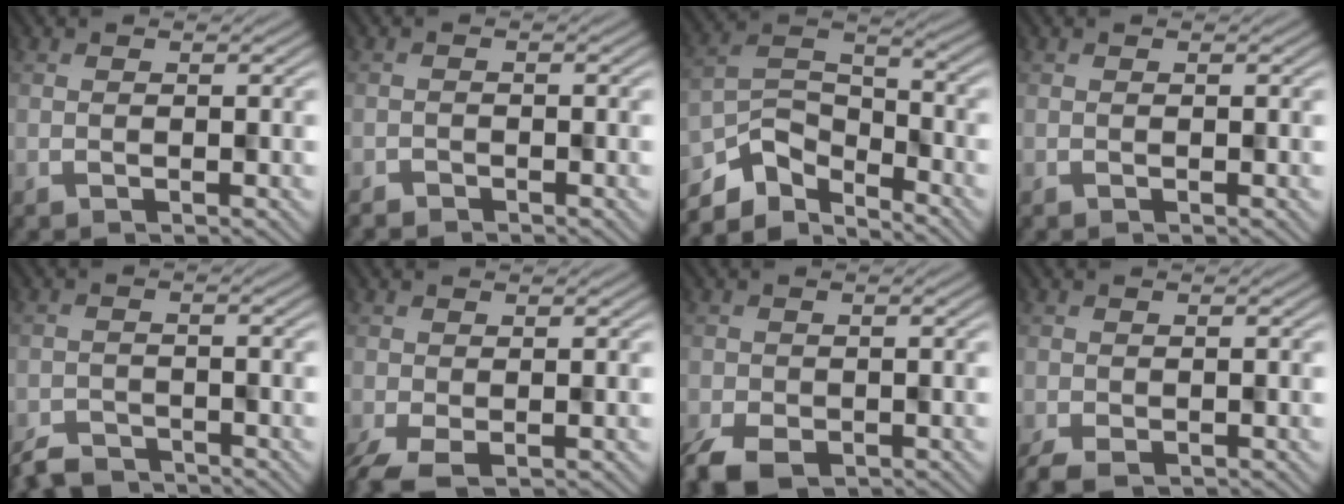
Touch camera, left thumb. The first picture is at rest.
{"total": 1.4, "force": [-1.3, 0.1, -0.4], "torque": [0.007, -0.006, -0.019]}
{"total": 7.1, "force": [-6.1, 2.5, 2.6], "torque": [-0.049, -0.008, -0.128]}
{"total": 0.0}
{"total": 3.3, "force": [-3.2, 0.8, 0.2], "torque": [-0.004, -0.010, -0.053]}
{"total": 4.3, "force": [-2.3, 1.6, 3.3], "torque": [-0.063, -0.014, -0.032]}
{"total": 4.9, "force": [-3.2, 2.5, 2.9], "torque": [-0.054, -0.021, -0.051]}
{"total": 3.2, "force": [-2.1, 1.3, 2.0], "torque": [-0.038, -0.011, -0.029]}